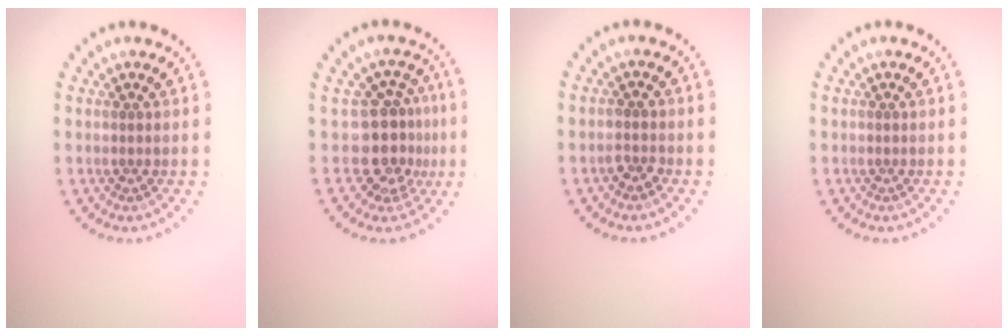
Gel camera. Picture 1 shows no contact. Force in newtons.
{"total": 3.9, "press": 2.8, "slide": 2.8}
{"total": 1.2, "press": 1.1, "slide": 0.3}
{"total": 0.0}